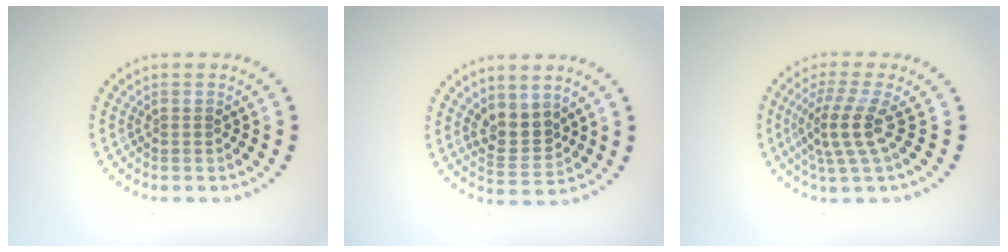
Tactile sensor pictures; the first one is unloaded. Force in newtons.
{"total": 2.9, "press": 2.6, "slide": 1.3}
{"total": 3.7, "press": 2.7, "slide": 2.6}